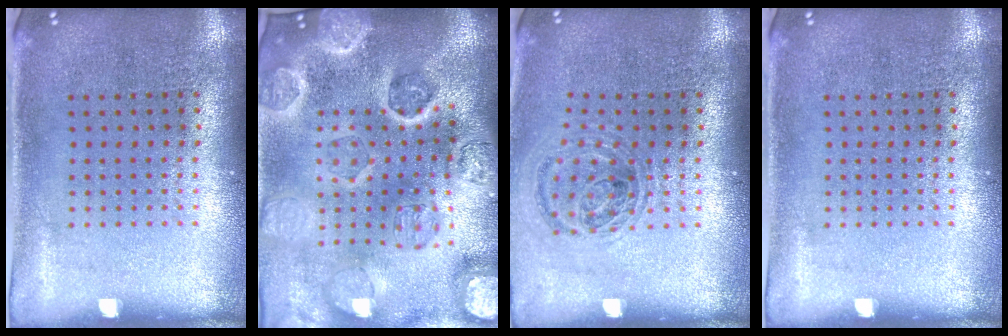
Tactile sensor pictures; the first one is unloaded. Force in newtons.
{"total": 5.1, "press": 4.4, "slide": 2.5}
{"total": 0.9, "press": 0.9, "slide": 0.3}
{"total": 0.0}